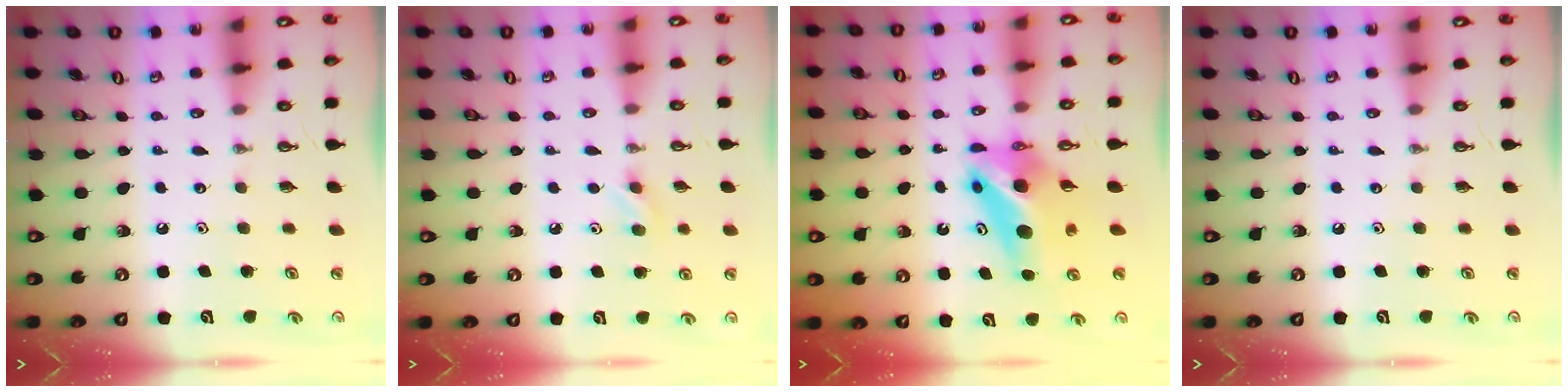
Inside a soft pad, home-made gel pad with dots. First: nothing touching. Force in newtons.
{"total": 4.6, "press": 4.3, "slide": 1.6}
{"total": 7.9, "press": 7.9, "slide": 1.1}
{"total": 0.0}